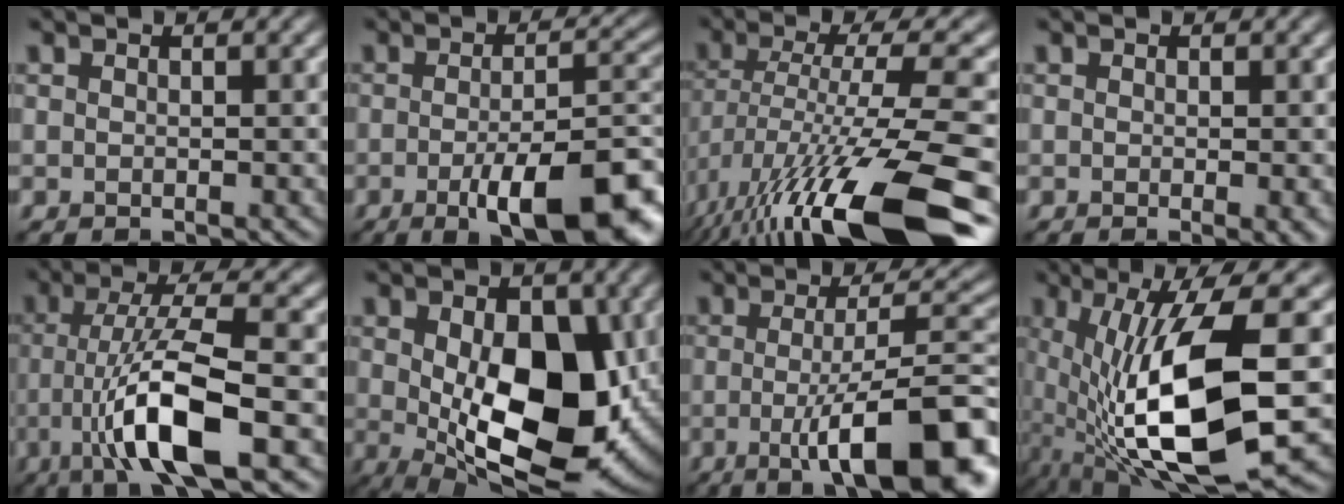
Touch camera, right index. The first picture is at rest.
{"total": 10.5, "force": [-4.5, 2.8, 9.0], "torque": [-0.131, -0.005, -0.068]}
{"total": 15.6, "force": [-7.5, 3.8, 13.1], "torque": [-0.236, 0.000, -0.118]}
{"total": 1.8, "force": [-0.3, 0.3, 1.7], "torque": [-0.021, -0.007, -0.004]}
{"total": 9.2, "force": [-2.7, 2.0, 8.5], "torque": [-0.145, 0.006, -0.052]}
{"total": 13.6, "force": [-0.4, 7.8, 11.1], "torque": [-0.164, -0.022, 0.006]}
{"total": 12.6, "force": [-3.8, 3.2, 11.6], "torque": [-0.153, -0.002, -0.057]}
{"total": 13.1, "force": [-1.3, 3.9, 12.4], "torque": [-0.235, -0.023, -0.015]}